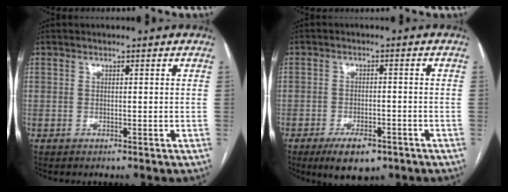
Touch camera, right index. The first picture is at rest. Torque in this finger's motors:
{"motor_torque": [-0.05, 0.00, -0.05, -0.04]}